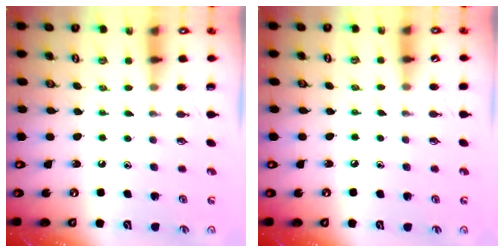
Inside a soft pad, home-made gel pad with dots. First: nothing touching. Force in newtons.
{"total": 3.0, "press": 3.0, "slide": 0.4}